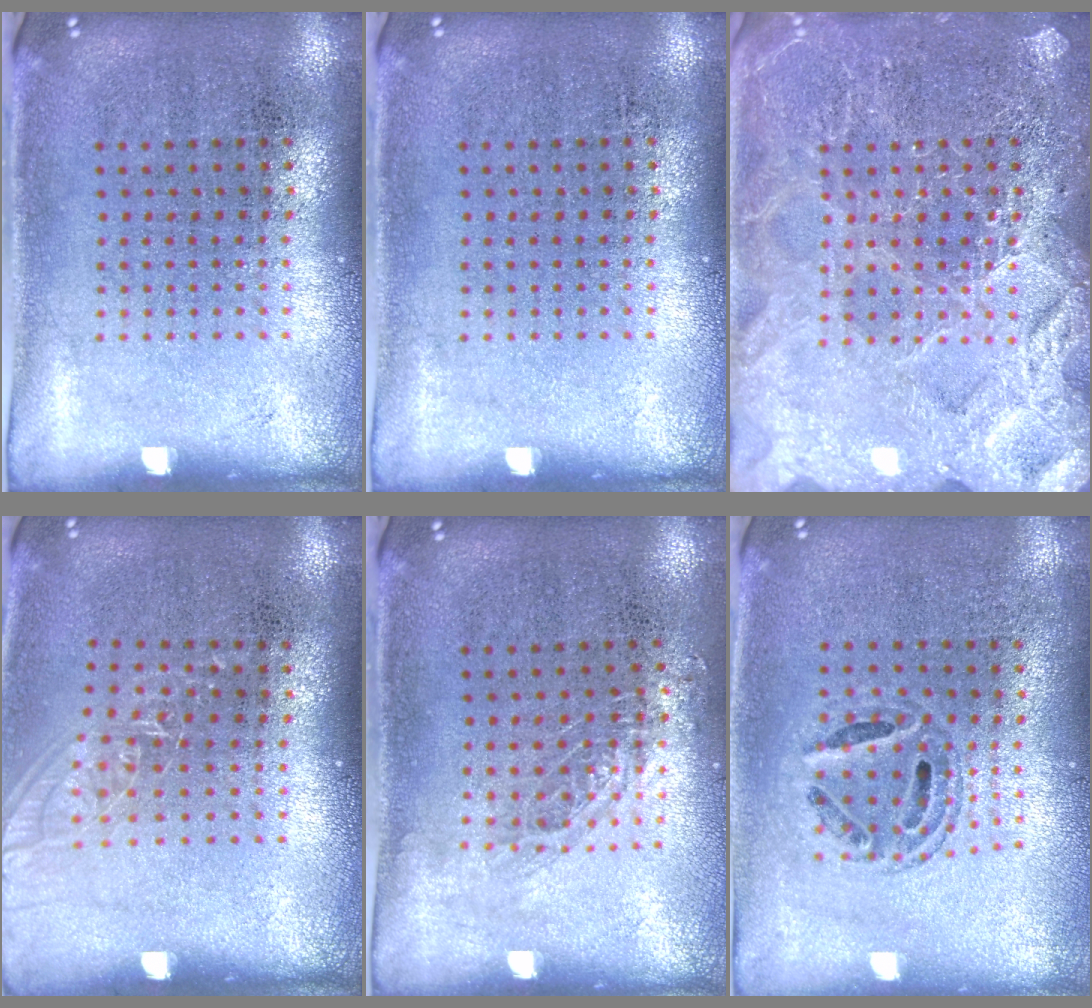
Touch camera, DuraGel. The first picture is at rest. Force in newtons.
{"total": 0.0}
{"total": 6.1, "press": 6.0, "slide": 0.9}
{"total": 1.0, "press": 1.0, "slide": 0.3}
{"total": 0.8, "press": 0.8, "slide": 0.2}
{"total": 0.7, "press": 0.6, "slide": 0.2}